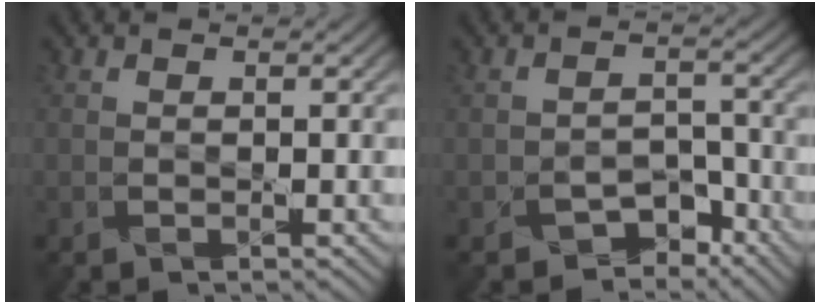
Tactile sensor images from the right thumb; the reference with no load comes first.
{"total": 4.3, "force": [-3.4, 2.3, 1.3], "torque": [-0.011, 0.001, -0.059]}